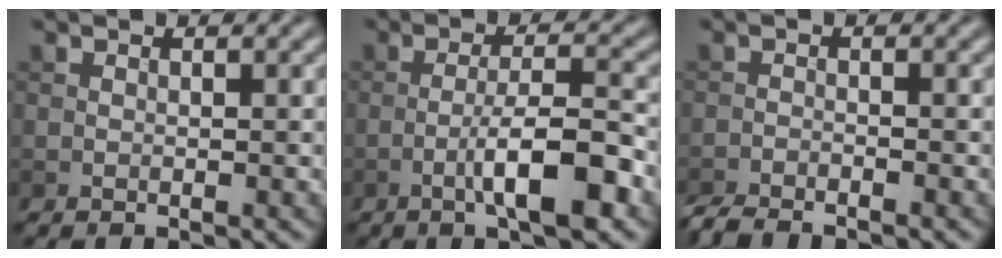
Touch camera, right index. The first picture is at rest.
{"total": 5.9, "force": [-2.4, 1.1, 5.3], "torque": [-0.088, 0.010, -0.040]}
{"total": 2.6, "force": [-2.6, 0.1, 0.7], "torque": [-0.016, -0.006, -0.053]}